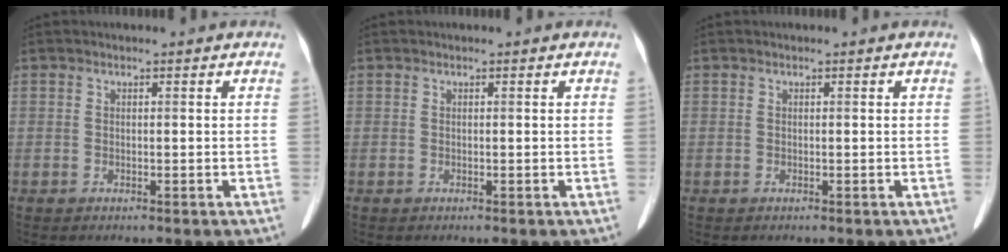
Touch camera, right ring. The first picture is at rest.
{"total": 0.0}
{"total": 0.0}